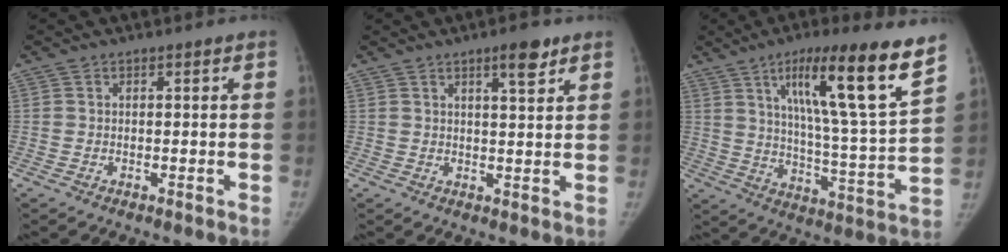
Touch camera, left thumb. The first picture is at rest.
{"total": 4.8, "force": [3.1, 1.0, 3.6], "torque": [-0.047, -0.019, 0.046]}
{"total": 20.7, "force": [11.8, 1.8, 17.0], "torque": [-0.244, -0.051, 0.187]}